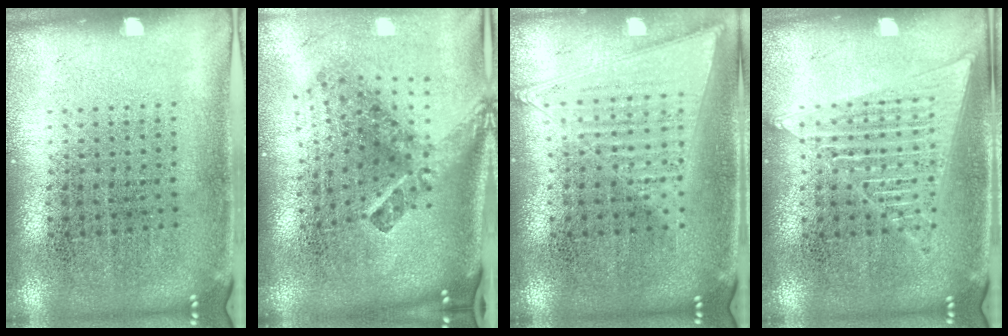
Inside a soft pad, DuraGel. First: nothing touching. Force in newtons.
{"total": 2.9, "press": 1.7, "slide": 2.3}
{"total": 1.2, "press": 1.2, "slide": 0.2}
{"total": 1.4, "press": 1.4, "slide": 0.1}